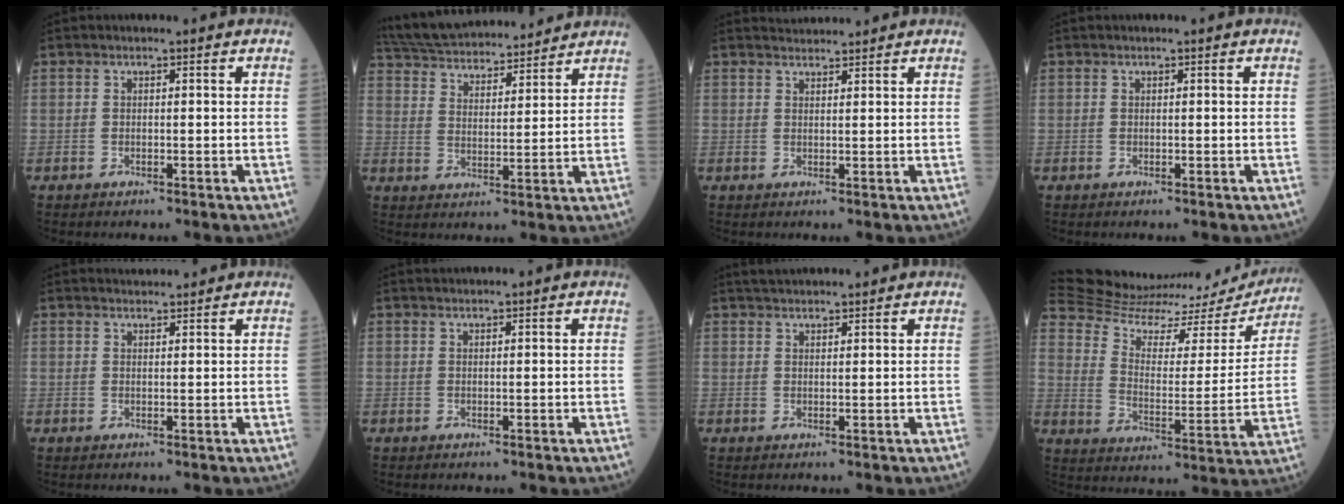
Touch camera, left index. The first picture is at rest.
{"total": 18.7, "force": [17.3, 3.5, 6.1], "torque": [-0.118, 0.035, 0.273]}
{"total": 2.5, "force": [2.5, 0.0, 0.0], "torque": [-0.006, 0.021, 0.046]}
{"total": 0.0}
{"total": 2.5, "force": [2.4, 0.2, 0.2], "torque": [-0.007, 0.019, 0.038]}
{"total": 1.2, "force": [1.2, -0.2, 0.3], "torque": [-0.003, 0.018, 0.026]}
{"total": 4.6, "force": [4.3, 0.5, 1.6], "torque": [-0.025, 0.034, 0.069]}
{"total": 27.0, "force": [25.9, 5.1, 5.5], "torque": [-0.102, -0.072, 0.343]}